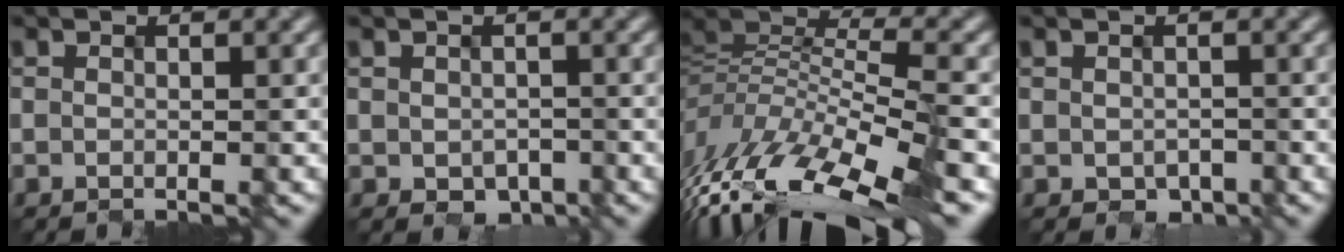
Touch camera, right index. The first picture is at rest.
{"total": 1.6, "force": [-0.6, 1.3, 0.6], "torque": [-0.007, -0.010, 0.000]}
{"total": 12.5, "force": [-6.9, 4.4, 9.5], "torque": [-0.199, 0.009, -0.119]}
{"total": 1.1, "force": [-0.5, 0.9, 0.2], "torque": [-0.005, -0.008, 0.001]}